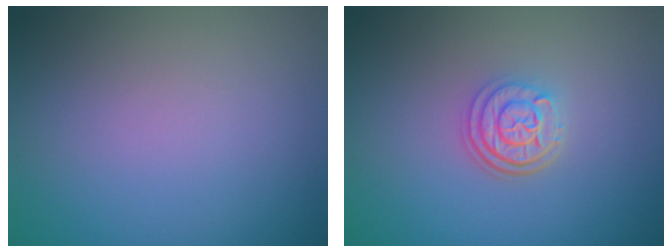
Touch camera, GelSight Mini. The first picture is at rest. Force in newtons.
{"total": 3.0, "press": 2.4, "slide": 1.8}